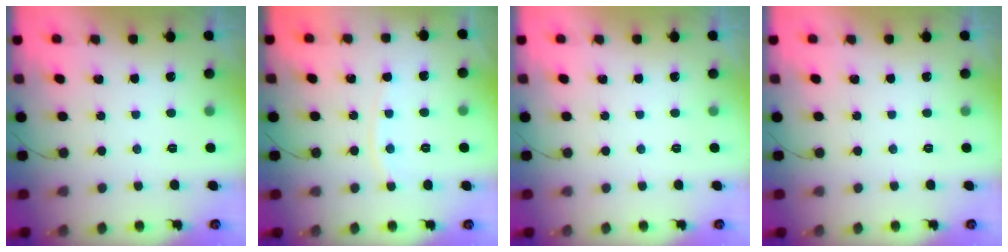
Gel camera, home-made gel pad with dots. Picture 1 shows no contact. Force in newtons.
{"total": 4.2, "press": 4.1, "slide": 0.6}
{"total": 0.0}
{"total": 0.0}